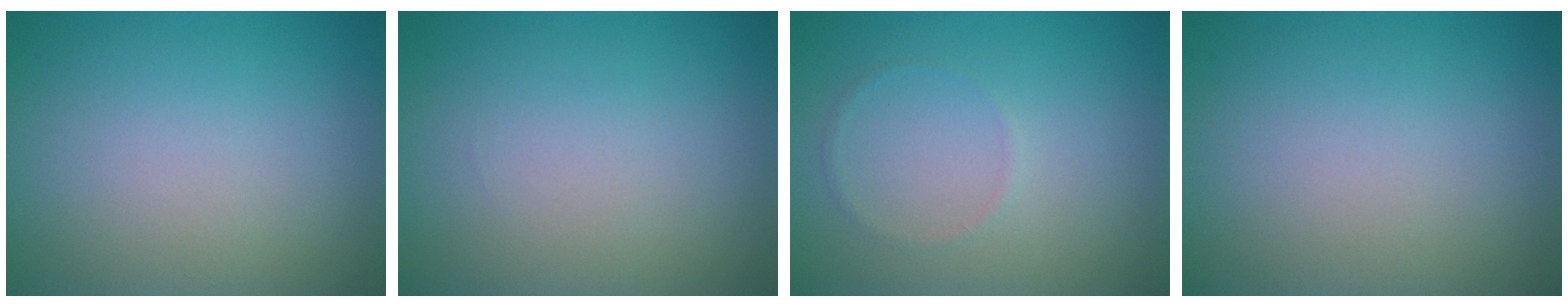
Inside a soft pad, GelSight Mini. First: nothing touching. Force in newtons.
{"total": 0.0}
{"total": 0.5, "press": 0.5, "slide": 0.1}
{"total": 0.0}